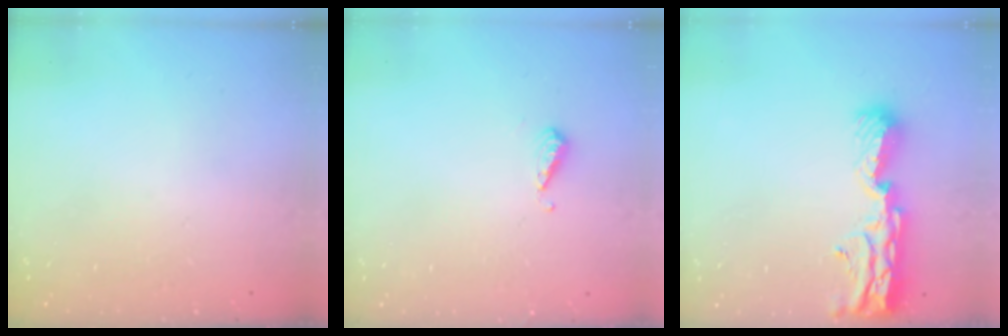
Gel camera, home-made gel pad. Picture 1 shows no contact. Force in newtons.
{"total": 4.6, "press": 4.5, "slide": 0.9}
{"total": 11.5, "press": 11.4, "slide": 1.6}